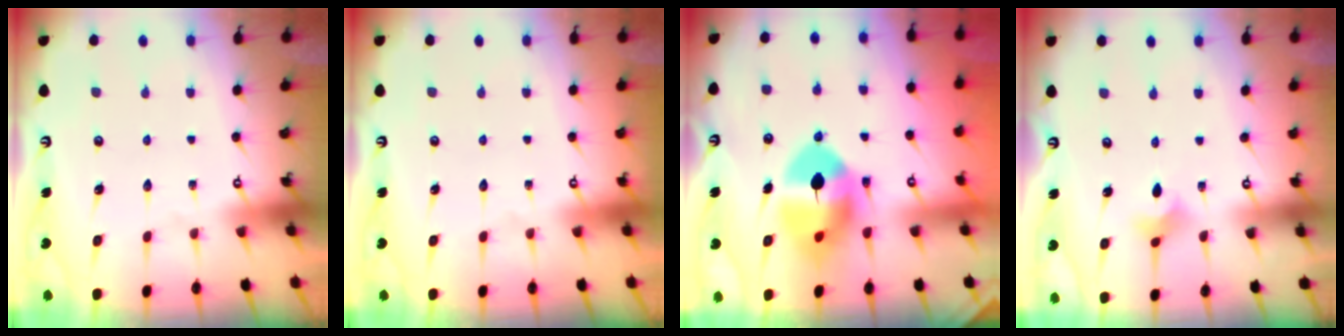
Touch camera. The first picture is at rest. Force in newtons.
{"total": 0.0}
{"total": 11.9, "press": 11.8, "slide": 1.8}
{"total": 4.2, "press": 4.1, "slide": 0.8}